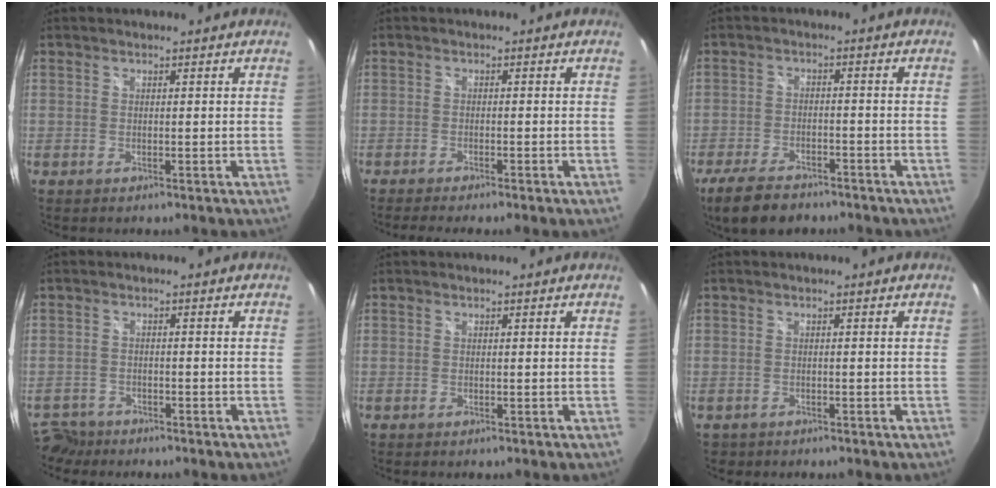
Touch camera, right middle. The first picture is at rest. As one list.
[{"total": 4.4, "force": [-3.6, -0.4, 2.4], "torque": [-0.044, -0.020, -0.057]}, {"total": 9.8, "force": [-7.6, 4.0, 4.8], "torque": [-0.124, -0.020, -0.132]}, {"total": 5.6, "force": [-4.6, 2.9, 0.9], "torque": [-0.042, -0.008, -0.086]}, {"total": 0.0}, {"total": 1.6, "force": [-1.0, 1.1, 0.4], "torque": [-0.014, -0.007, -0.013]}]